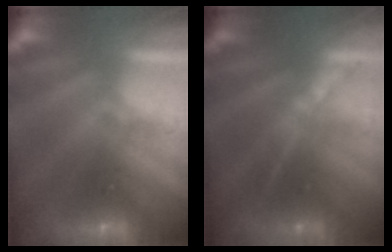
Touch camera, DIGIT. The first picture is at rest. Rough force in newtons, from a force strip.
{"total": 1.4}